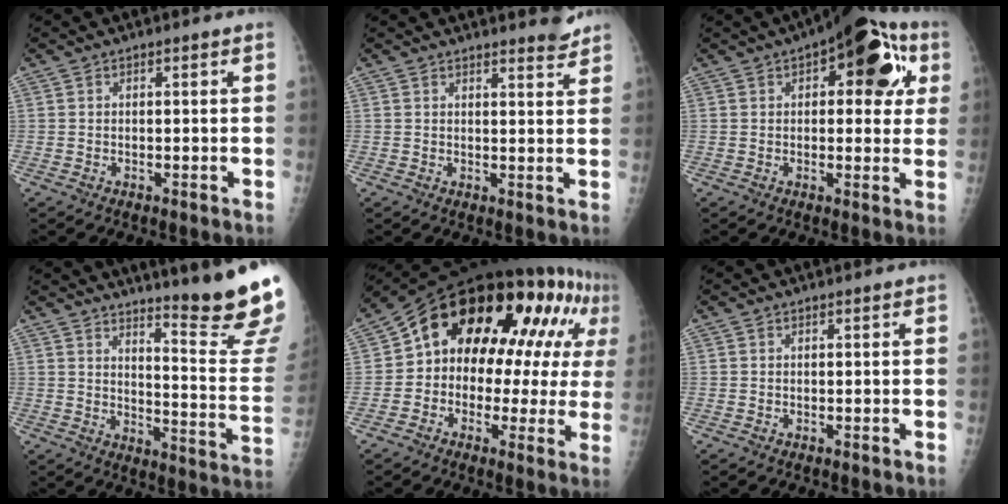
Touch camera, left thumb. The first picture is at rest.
{"total": 3.0, "force": [2.9, 0.4, 0.8], "torque": [-0.005, -0.027, 0.031]}
{"total": 16.9, "force": [5.9, 8.0, 13.7], "torque": [-0.124, 0.013, 0.064]}
{"total": 18.7, "force": [16.0, -0.6, 9.8], "torque": [-0.113, -0.178, 0.205]}
{"total": 23.1, "force": [4.9, 14.5, 17.2], "torque": [-0.201, 0.056, 0.064]}
{"total": 0.0}